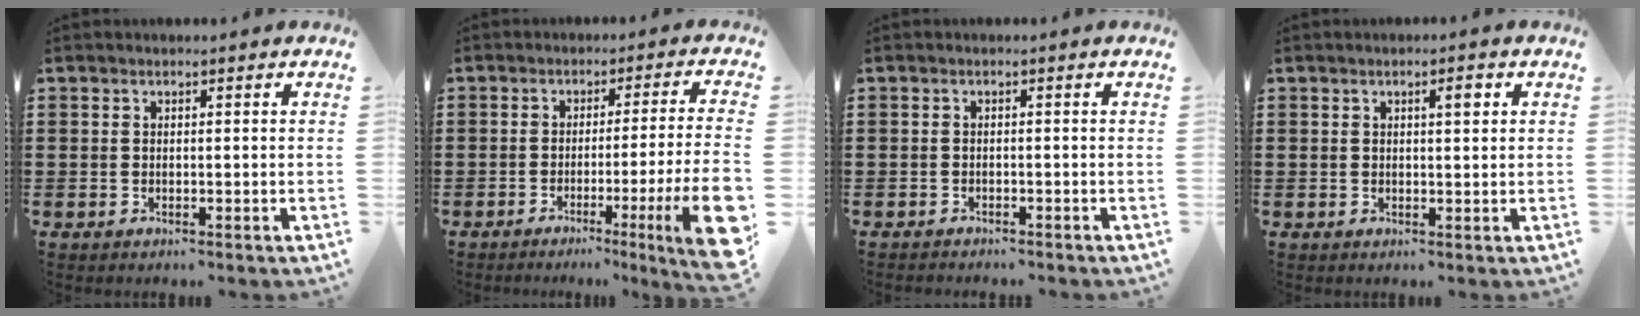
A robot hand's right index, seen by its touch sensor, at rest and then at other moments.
{"total": 8.6, "force": [-2.8, 0.3, 8.1], "torque": [-0.123, -0.024, -0.052]}
{"total": 0.9, "force": [-0.9, 0.0, 0.0], "torque": [-0.002, 0.001, -0.020]}
{"total": 2.0, "force": [0.7, 0.4, 1.8], "torque": [-0.027, 0.001, 0.007]}